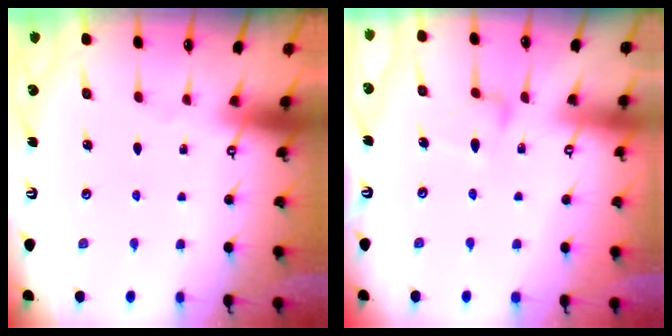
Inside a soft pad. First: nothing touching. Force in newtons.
{"total": 8.1, "press": 8.1, "slide": 0.4}